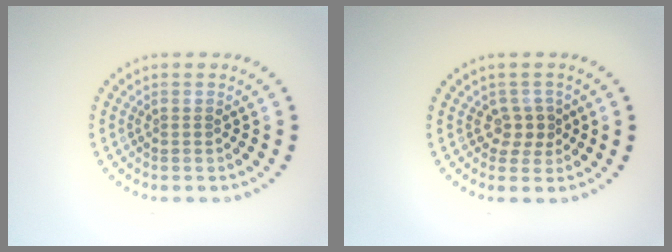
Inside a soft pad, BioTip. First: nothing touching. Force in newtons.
{"total": 1.9, "press": 1.6, "slide": 1.0}